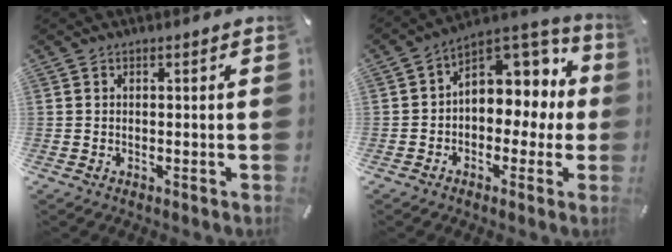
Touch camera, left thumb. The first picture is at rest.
{"total": 8.8, "force": [2.5, 7.2, 4.3], "torque": [-0.056, -0.026, 0.049]}